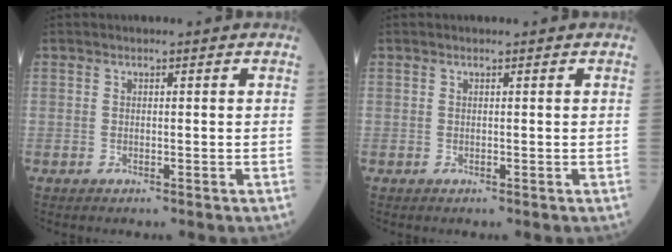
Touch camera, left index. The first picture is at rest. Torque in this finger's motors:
{"motor_torque": [0.21, 0.06, -0.04, -0.01]}